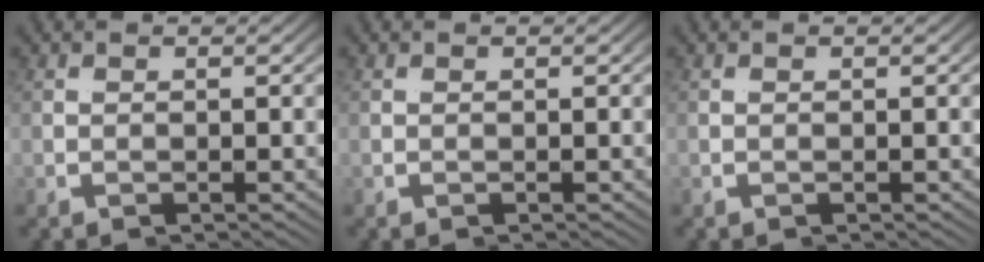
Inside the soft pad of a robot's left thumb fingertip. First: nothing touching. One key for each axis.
{"total": 0.0}
{"total": 0.0}